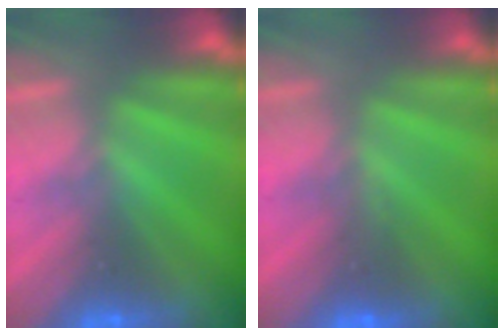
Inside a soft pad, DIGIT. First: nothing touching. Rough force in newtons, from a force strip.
{"total": 2.9}